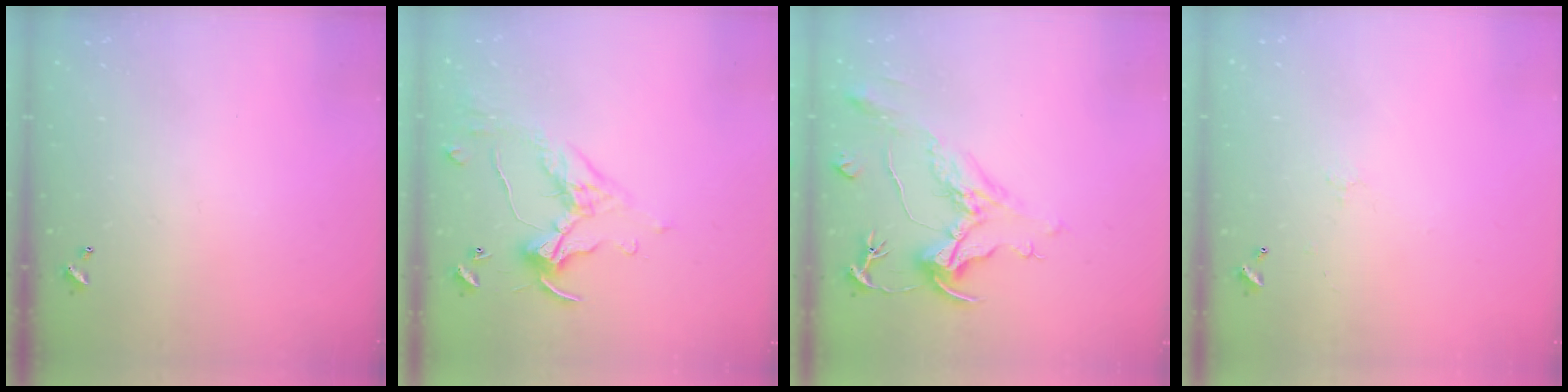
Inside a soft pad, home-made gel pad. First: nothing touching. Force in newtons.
{"total": 1.5, "press": 1.5, "slide": 0.2}
{"total": 1.9, "press": 1.4, "slide": 1.2}
{"total": 0.7, "press": 0.2, "slide": 0.6}